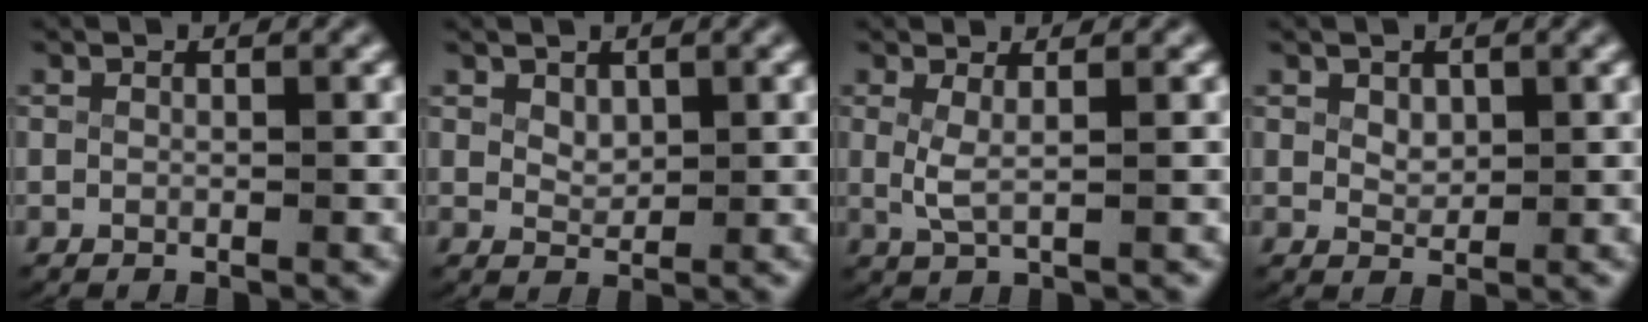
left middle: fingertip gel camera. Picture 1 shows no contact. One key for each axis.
{"total": 1.3, "fx": 1.0, "fy": 0.6, "fz": 0.6, "tx": -0.016, "ty": -0.011, "tz": 0.029}
{"total": 1.9, "fx": 0.4, "fy": 0.5, "fz": 1.8, "tx": -0.052, "ty": -0.015, "tz": 0.017}
{"total": 1.2, "fx": 0.7, "fy": 0.7, "fz": 0.6, "tx": -0.018, "ty": -0.012, "tz": 0.023}